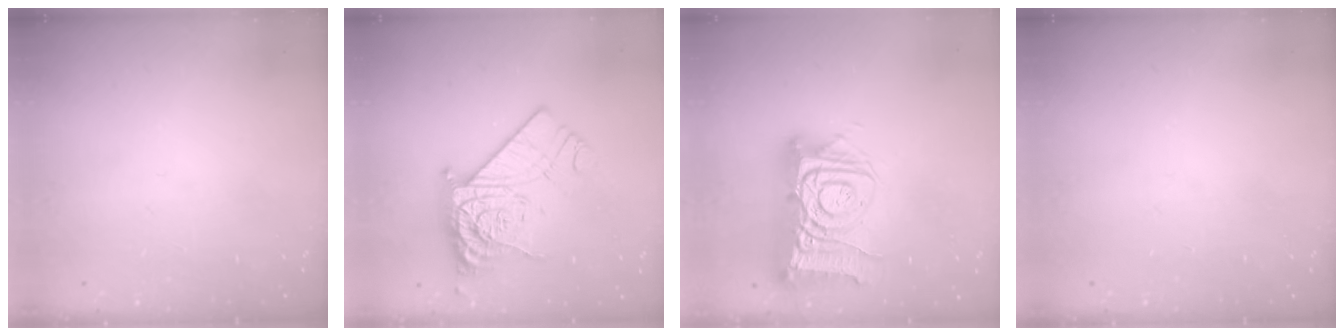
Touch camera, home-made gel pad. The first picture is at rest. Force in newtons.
{"total": 12.2, "press": 12.1, "slide": 1.4}
{"total": 17.8, "press": 17.7, "slide": 1.9}
{"total": 0.0}